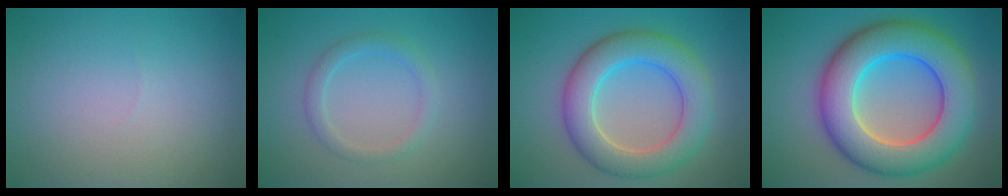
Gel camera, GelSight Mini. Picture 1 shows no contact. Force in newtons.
{"total": 1.9, "press": 1.9, "slide": 0.2}
{"total": 7.2, "press": 7.1, "slide": 0.6}
{"total": 11.4, "press": 11.4, "slide": 0.3}